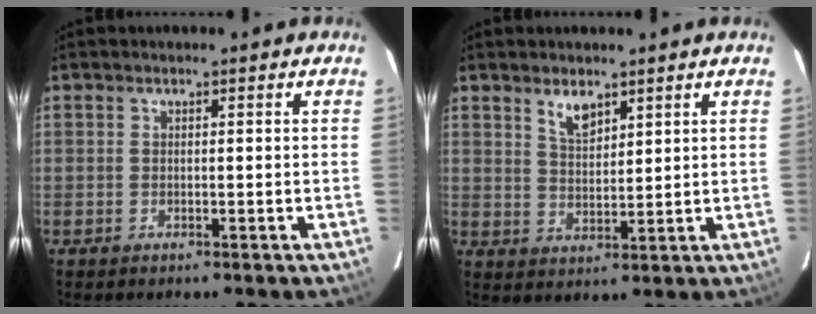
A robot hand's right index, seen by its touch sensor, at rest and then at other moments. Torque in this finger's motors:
{"motor_torque": [0.40, 0.32, 0.34, 0.06]}